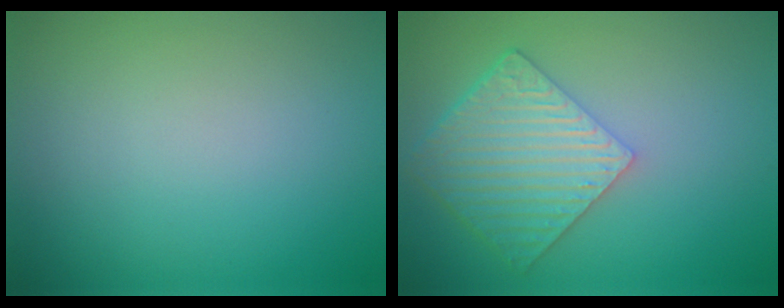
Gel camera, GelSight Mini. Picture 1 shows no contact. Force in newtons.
{"total": 6.1, "press": 4.5, "slide": 4.1}